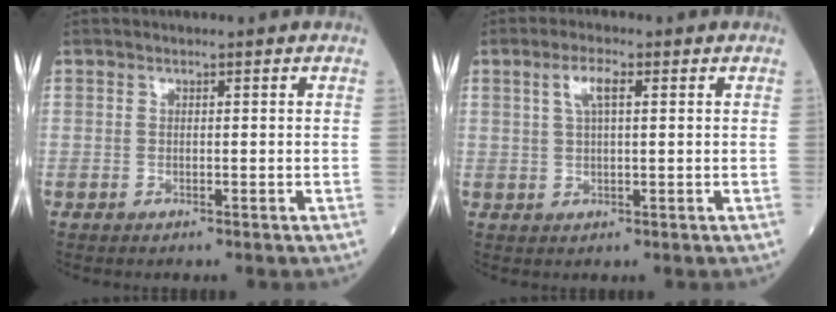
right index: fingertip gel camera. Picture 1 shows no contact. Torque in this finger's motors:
{"motor_torque": [0.11, 0.07, 0.08, 0.05]}